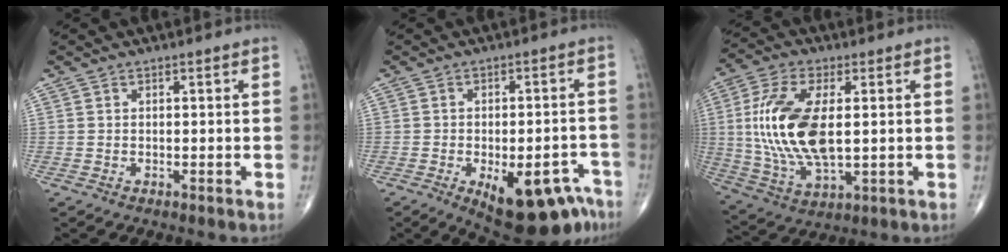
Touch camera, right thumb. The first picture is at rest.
{"total": 16.0, "force": [-8.5, 7.1, 11.5], "torque": [-0.100, 0.039, -0.103]}
{"total": 17.8, "force": [1.4, 8.4, 15.6], "torque": [-0.325, -0.009, 0.033]}